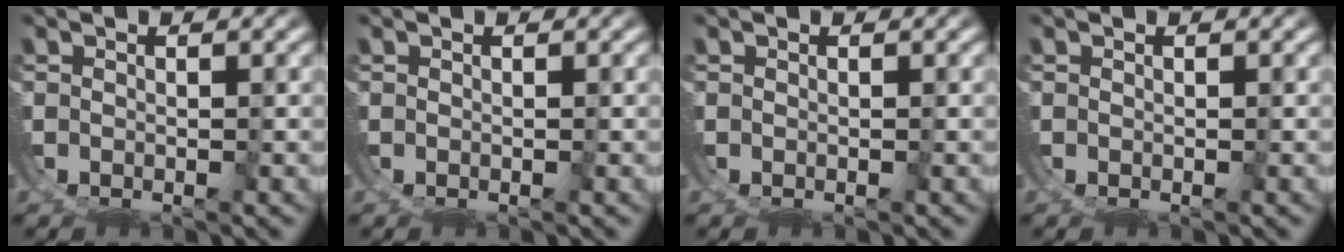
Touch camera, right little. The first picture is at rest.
{"total": 0.0}
{"total": 0.0}
{"total": 0.0}